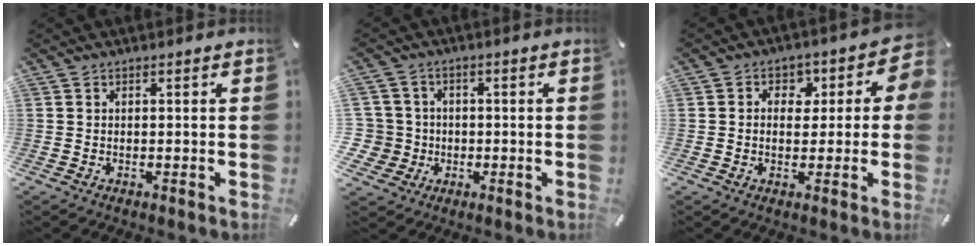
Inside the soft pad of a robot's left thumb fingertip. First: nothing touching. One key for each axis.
{"total": 6.8, "fx": -0.3, "fy": 6.8, "fz": 0.9, "tx": -0.042, "ty": 0.011, "tz": -0.003}
{"total": 7.1, "fx": 0.5, "fy": 5.6, "fz": 4.4, "tx": -0.052, "ty": 0.000, "tz": 0.000}